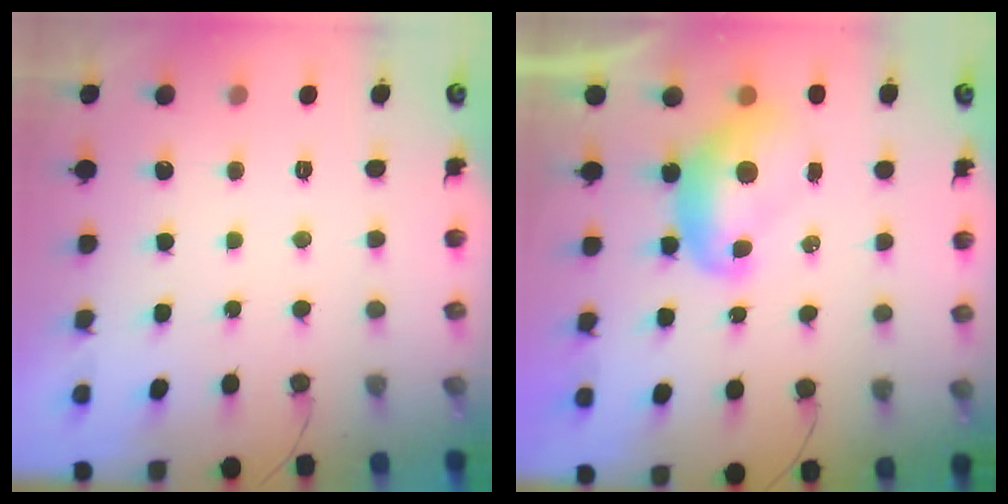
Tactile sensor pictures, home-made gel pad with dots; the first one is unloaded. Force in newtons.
{"total": 9.1, "press": 9.1, "slide": 0.6}